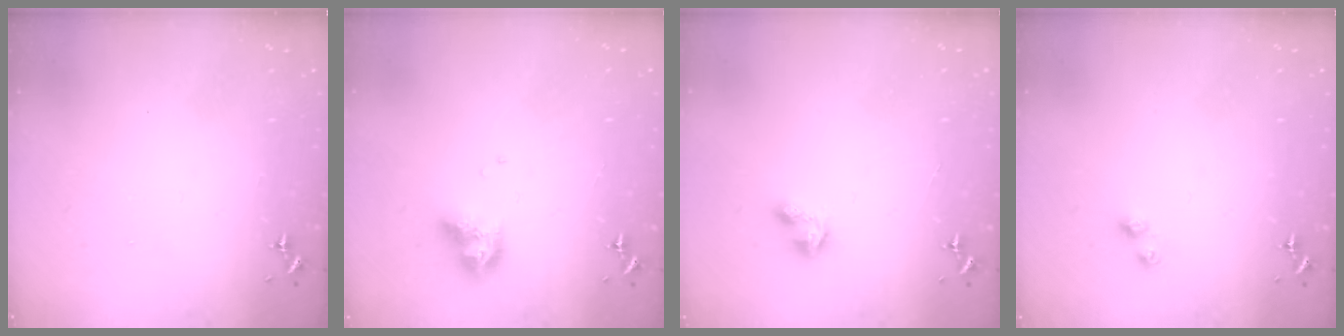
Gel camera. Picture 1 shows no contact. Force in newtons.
{"total": 9.6, "press": 9.5, "slide": 1.2}
{"total": 4.0, "press": 4.0, "slide": 0.8}
{"total": 4.4, "press": 4.3, "slide": 0.4}